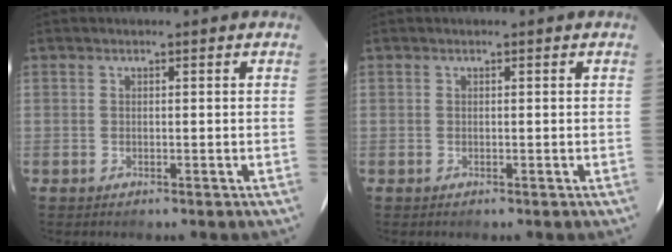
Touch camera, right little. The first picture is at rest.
{"total": 0.0}